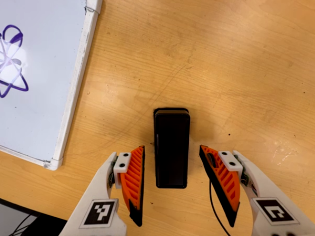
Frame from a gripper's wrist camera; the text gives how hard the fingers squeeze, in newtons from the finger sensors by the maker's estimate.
{"total": 0.0}